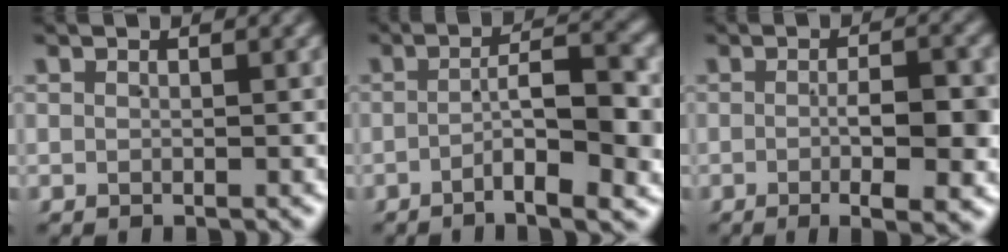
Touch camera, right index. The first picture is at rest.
{"total": 6.1, "force": [-2.7, 1.1, 5.4], "torque": [-0.077, -0.004, -0.038]}
{"total": 6.3, "force": [-1.7, 1.4, 5.9], "torque": [-0.078, -0.007, -0.025]}